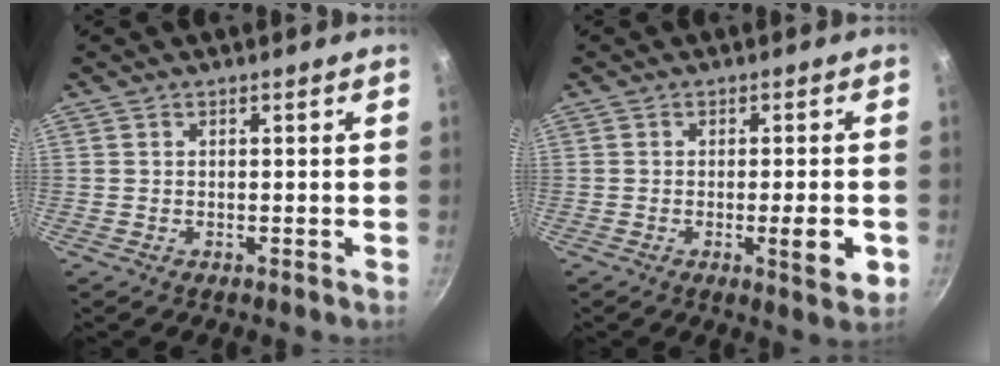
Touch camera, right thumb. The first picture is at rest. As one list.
[{"total": 6.1, "force": [-1.6, 1.3, 5.7], "torque": [-0.079, -0.006, -0.021]}]